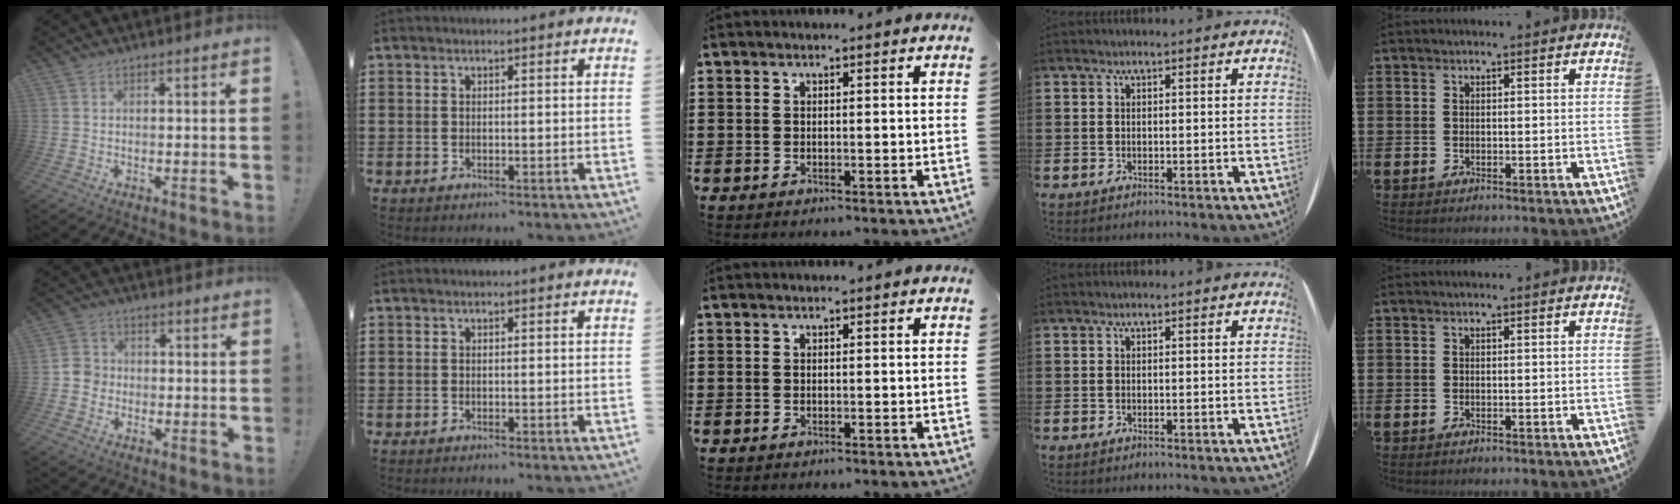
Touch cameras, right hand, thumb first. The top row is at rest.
{"thumb": {"total": 4.6, "force": [-1.5, 4.1, 1.4], "torque": [-0.025, 0.014, -0.028]}}